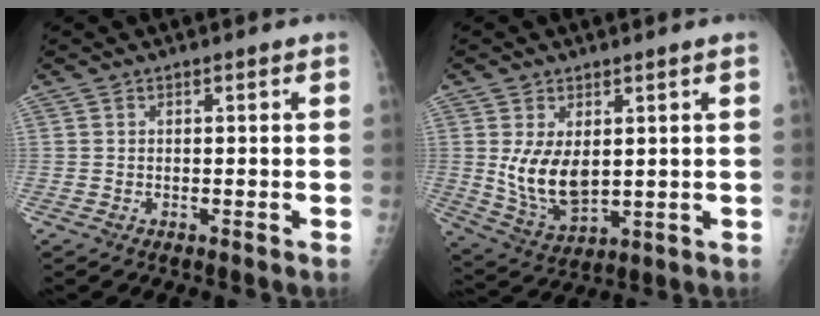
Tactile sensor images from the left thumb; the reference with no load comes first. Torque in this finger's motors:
{"motor_torque": [-0.05, 0.42, 0.24, -0.22, 0.13]}